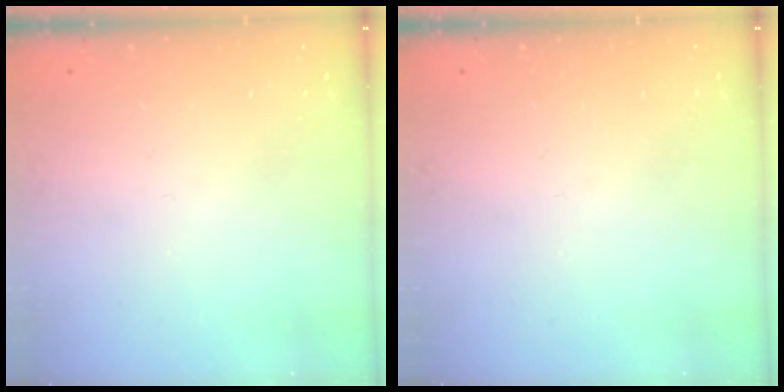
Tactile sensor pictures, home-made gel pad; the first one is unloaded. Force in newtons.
{"total": 0.0}